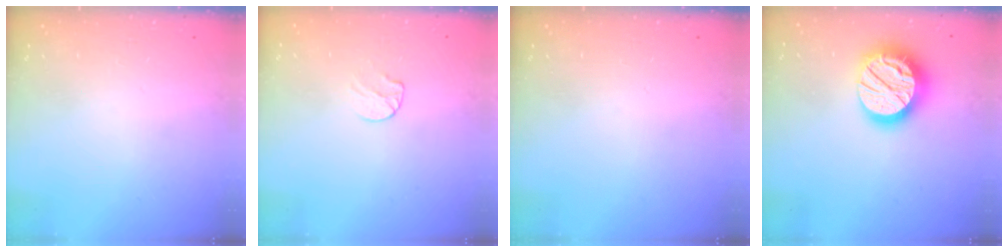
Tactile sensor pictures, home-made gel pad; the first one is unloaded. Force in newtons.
{"total": 5.0, "press": 5.0, "slide": 0.5}
{"total": 0.0}
{"total": 18.4, "press": 18.3, "slide": 1.4}